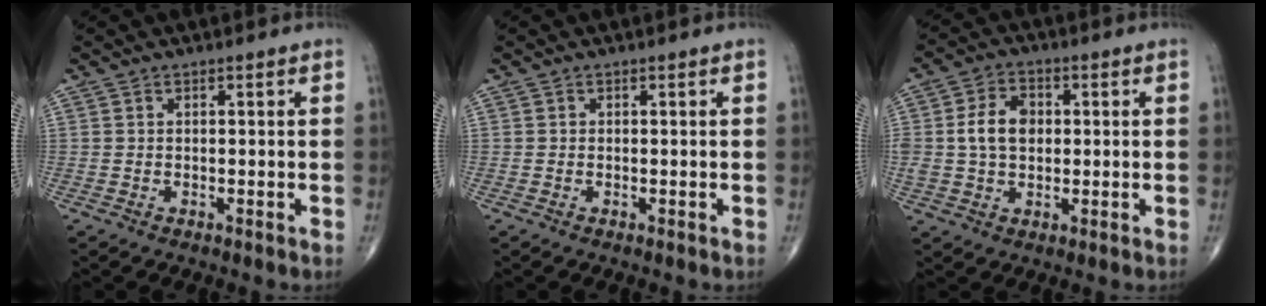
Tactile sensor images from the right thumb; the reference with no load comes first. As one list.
[{"total": 0.0}, {"total": 8.0, "force": [0.6, 5.7, 5.6], "torque": [-0.091, 0.010, 0.011]}]